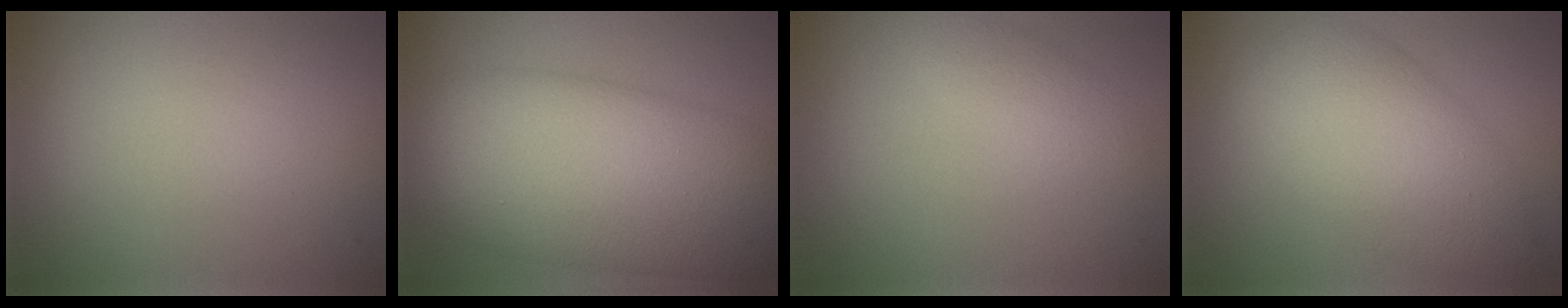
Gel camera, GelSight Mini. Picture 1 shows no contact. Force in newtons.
{"total": 13.4, "press": 13.4, "slide": 0.3}
{"total": 1.6, "press": 1.6, "slide": 0.1}
{"total": 7.9, "press": 7.9, "slide": 0.2}